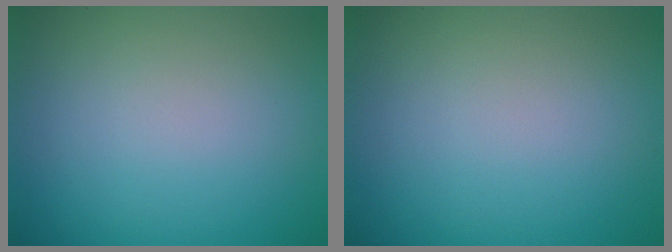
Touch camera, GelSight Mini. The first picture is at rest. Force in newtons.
{"total": 0.0}